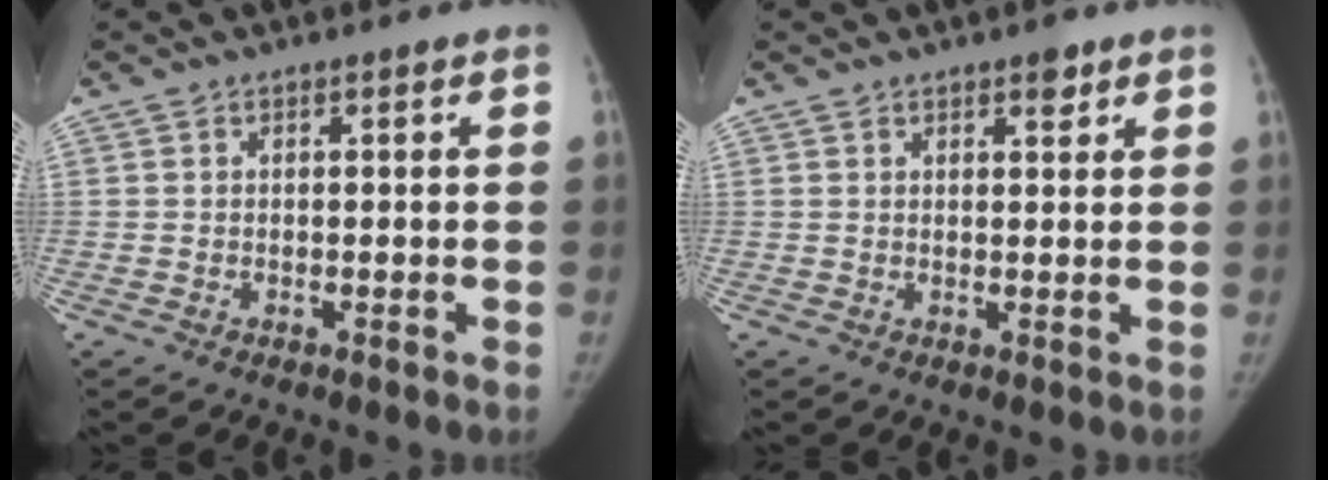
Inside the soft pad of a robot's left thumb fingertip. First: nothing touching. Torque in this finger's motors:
{"motor_torque": [0.42, 0.21, 0.18, -0.07, 0.06]}